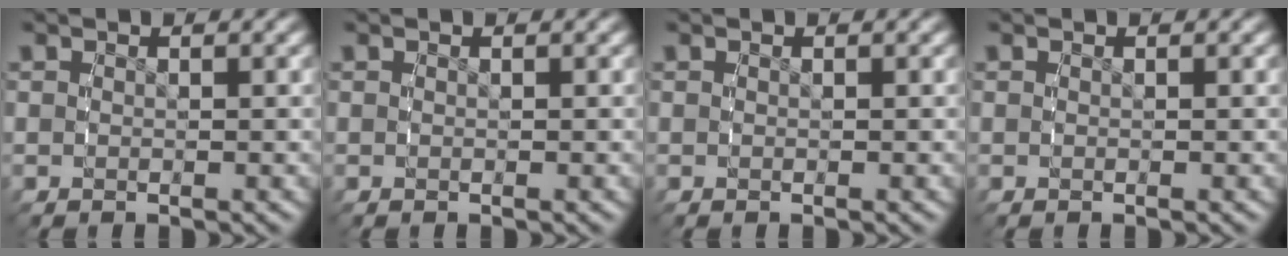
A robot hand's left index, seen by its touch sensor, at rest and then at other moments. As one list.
[{"total": 0.9, "force": [-0.2, -0.8, -0.3], "torque": [0.011, -0.008, 0.005]}, {"total": 0.0}, {"total": 0.0}]